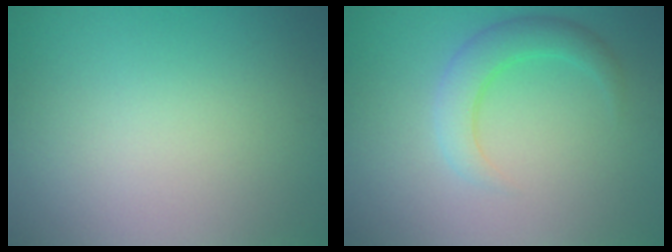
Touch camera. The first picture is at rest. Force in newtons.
{"total": 3.4, "press": 3.4, "slide": 0.0}